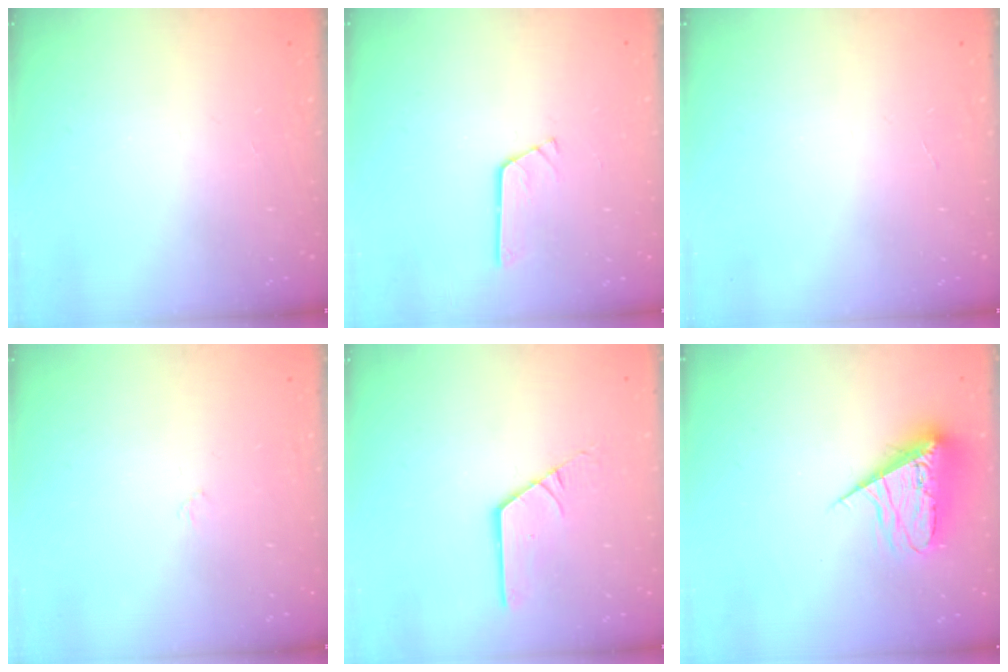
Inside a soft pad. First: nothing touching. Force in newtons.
{"total": 2.7, "press": 2.7, "slide": 0.3}
{"total": 0.0}
{"total": 3.4, "press": 3.3, "slide": 0.4}
{"total": 2.6, "press": 2.6, "slide": 0.2}
{"total": 8.8, "press": 8.7, "slide": 0.8}